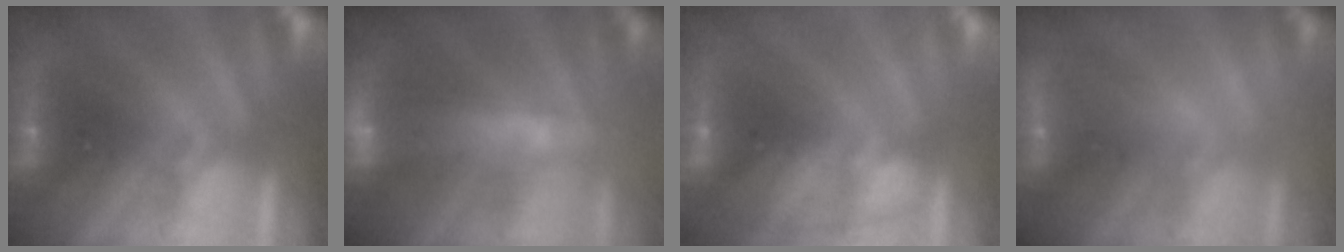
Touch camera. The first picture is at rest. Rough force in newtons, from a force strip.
{"total": 9.8}
{"total": 1.8}
{"total": 2.2}